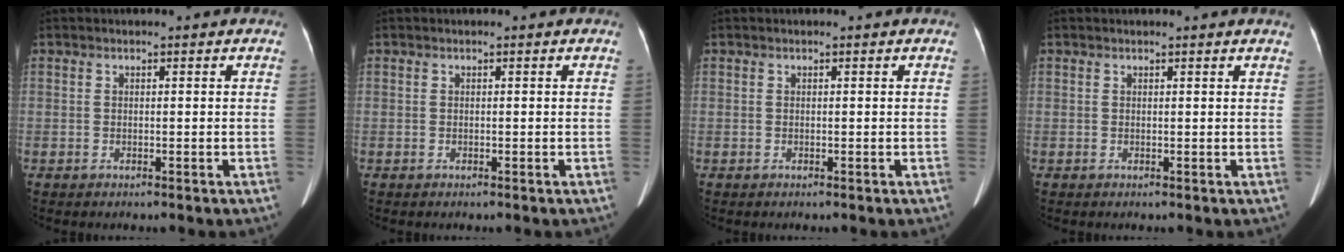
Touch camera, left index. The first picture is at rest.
{"total": 0.0}
{"total": 0.0}
{"total": 1.9, "force": [1.8, -0.1, 0.6], "torque": [-0.015, 0.006, 0.015]}